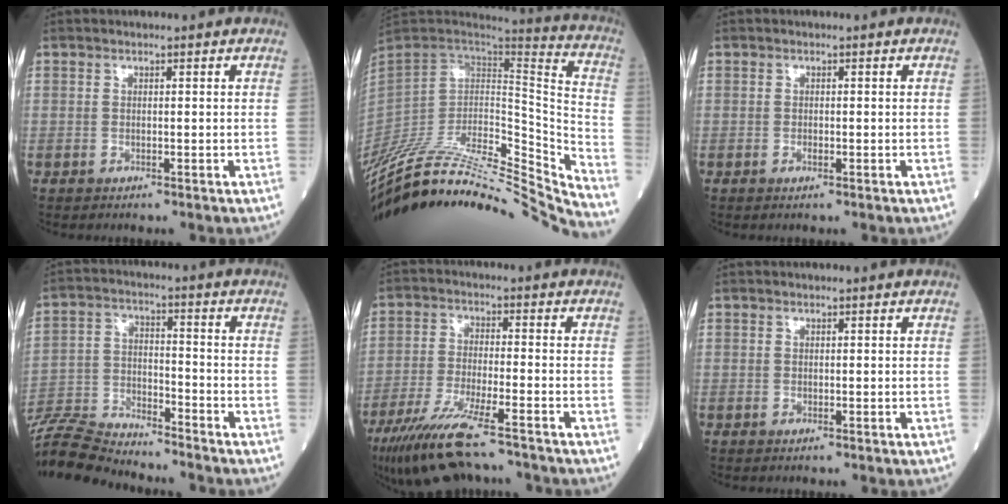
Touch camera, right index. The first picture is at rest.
{"total": 39.1, "force": [-35.4, 3.9, 16.2], "torque": [-0.235, -0.061, -0.519]}
{"total": 0.7, "force": [-0.3, 0.2, 0.6], "torque": [-0.013, -0.001, -0.005]}
{"total": 12.4, "force": [-12.1, 0.3, 2.4], "torque": [-0.048, 0.001, -0.229]}
{"total": 12.5, "force": [-9.8, 1.5, 7.6], "torque": [-0.144, -0.037, -0.170]}
{"total": 0.0}